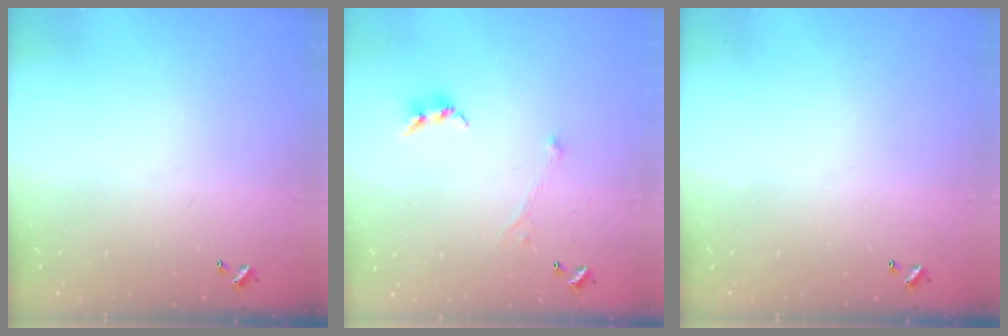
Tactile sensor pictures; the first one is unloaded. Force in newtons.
{"total": 0.0}
{"total": 0.0}